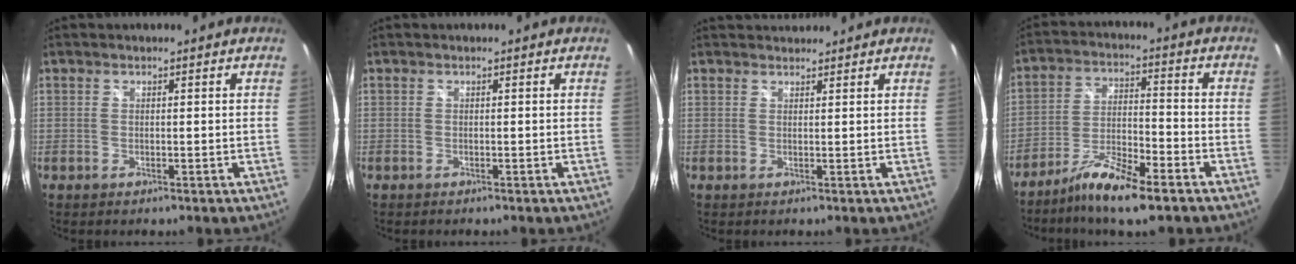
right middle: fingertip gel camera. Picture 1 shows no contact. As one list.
[{"total": 0.0}, {"total": 2.4, "force": [2.4, 0.5, 0.3], "torque": [-0.006, 0.008, 0.039]}, {"total": 11.2, "force": [-8.3, 1.7, 7.3], "torque": [-0.150, -0.013, -0.153]}]